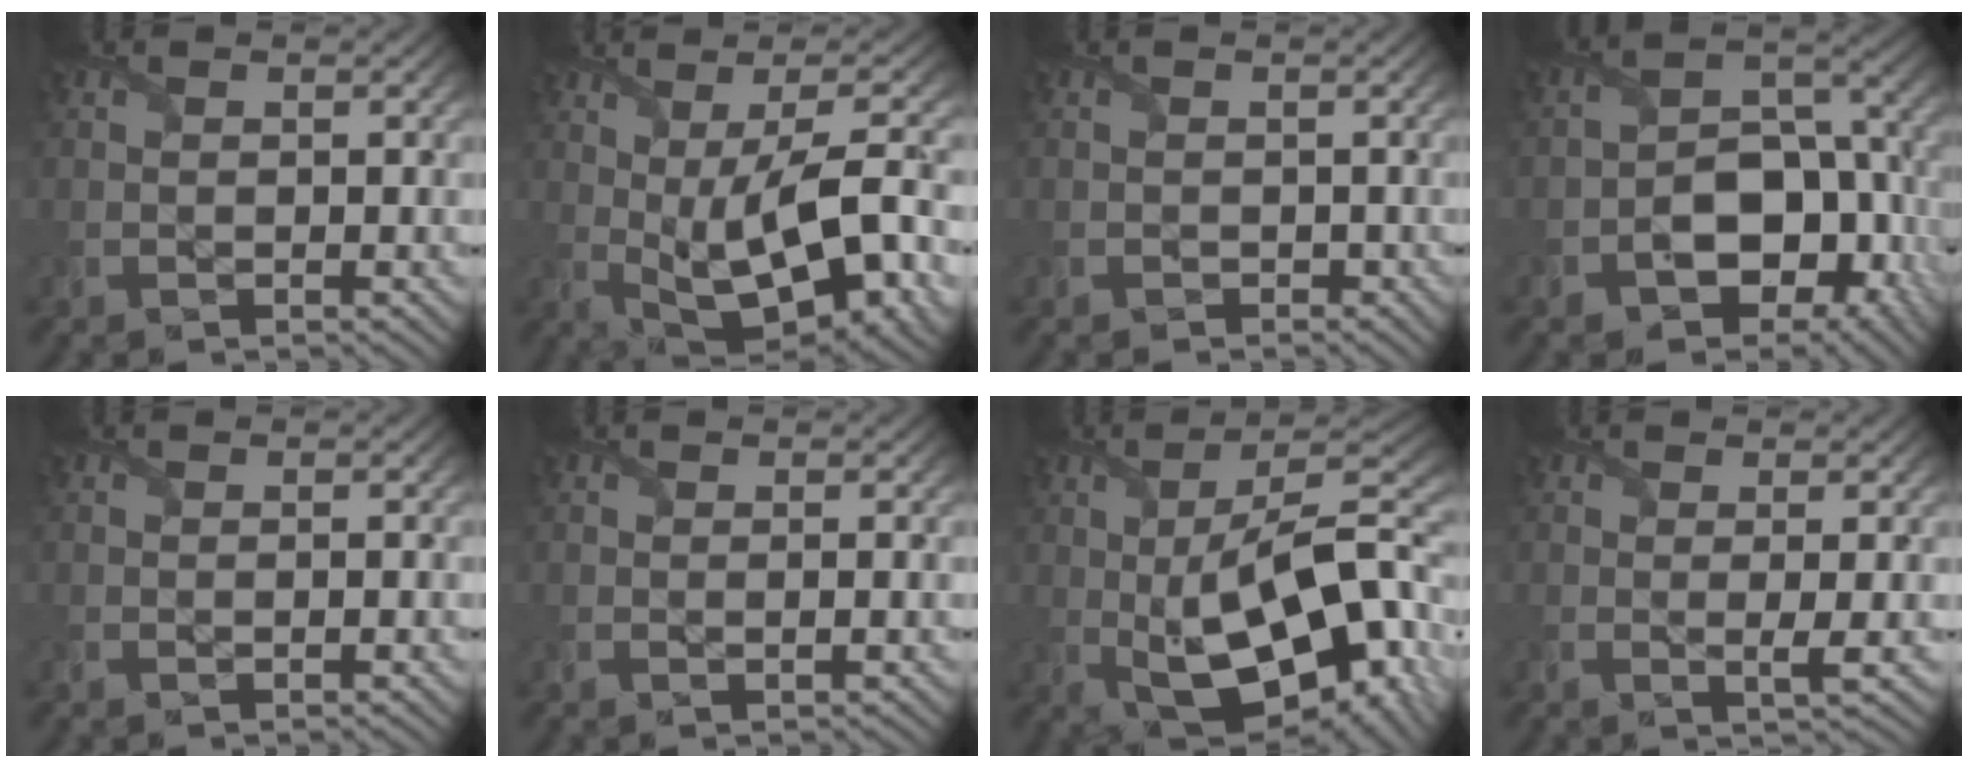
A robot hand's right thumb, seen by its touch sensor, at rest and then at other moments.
{"total": 16.5, "force": [-0.5, 6.6, 15.1], "torque": [-0.236, 0.004, 0.002]}
{"total": 0.7, "force": [-0.4, 0.6, 0.1], "torque": [-0.001, -0.006, -0.007]}
{"total": 11.5, "force": [-4.2, 7.5, 7.7], "torque": [-0.129, -0.024, -0.063]}
{"total": 0.6, "force": [0.2, 0.1, 0.6], "torque": [-0.011, 0.001, 0.003]}
{"total": 0.9, "force": [0.3, 0.0, 0.8], "torque": [-0.020, 0.004, 0.003]}
{"total": 19.4, "force": [-1.6, 9.1, 17.0], "torque": [-0.267, -0.001, -0.020]}
{"total": 2.2, "force": [0.6, 0.2, 2.2], "torque": [-0.044, 0.004, 0.007]}